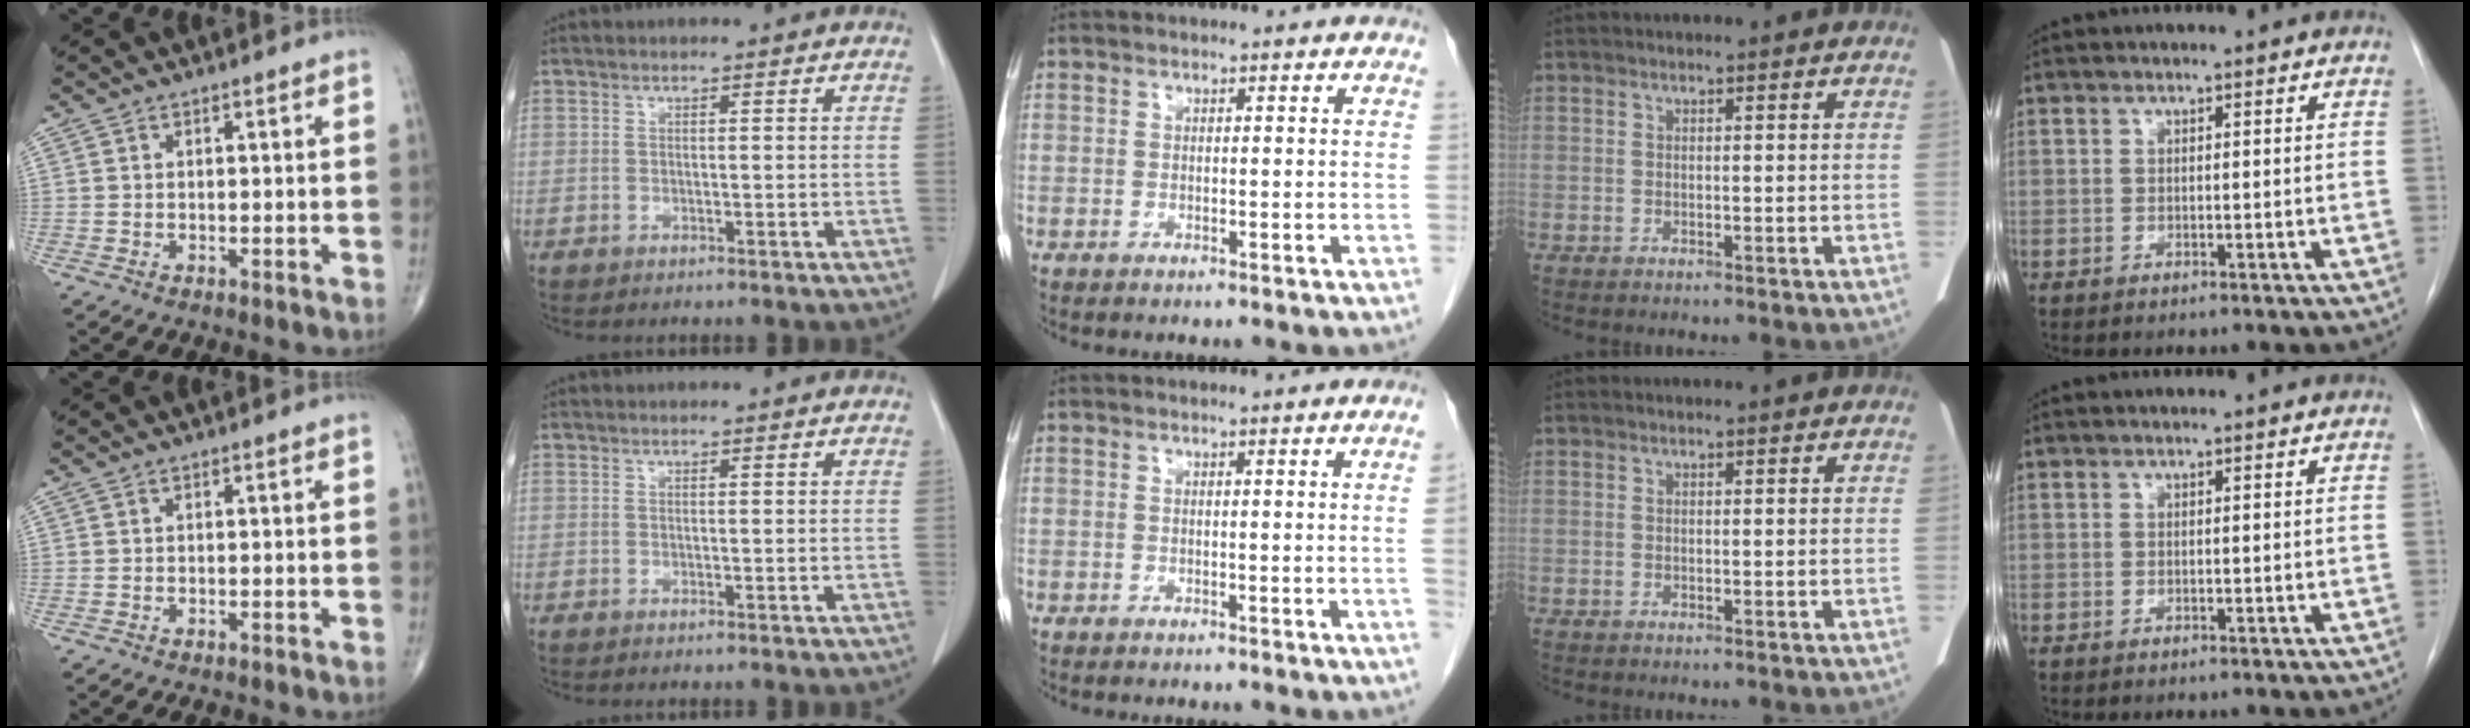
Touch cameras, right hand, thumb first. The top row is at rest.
{"thumb": {"total": 2.2, "force": [-1.9, 0.7, 0.9], "torque": [-0.014, 0.006, -0.021]}, "middle": {"total": 1.1, "force": [-0.3, -0.5, 1.0], "torque": [-0.010, 0.001, -0.005]}}